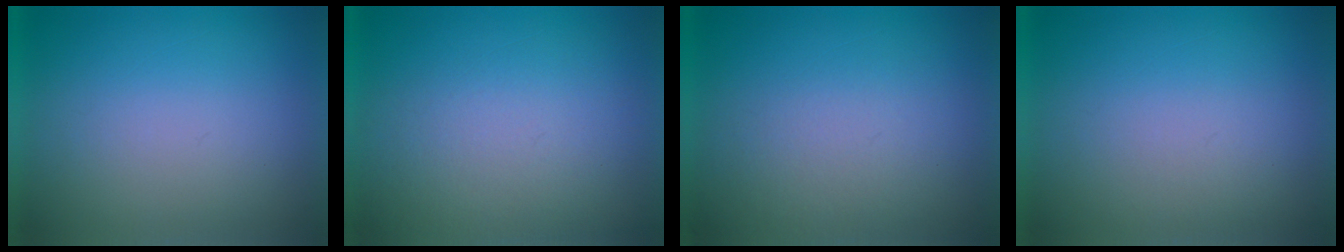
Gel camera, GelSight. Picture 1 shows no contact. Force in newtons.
{"total": 4.6}
{"total": 3.7}
{"total": 1.2}